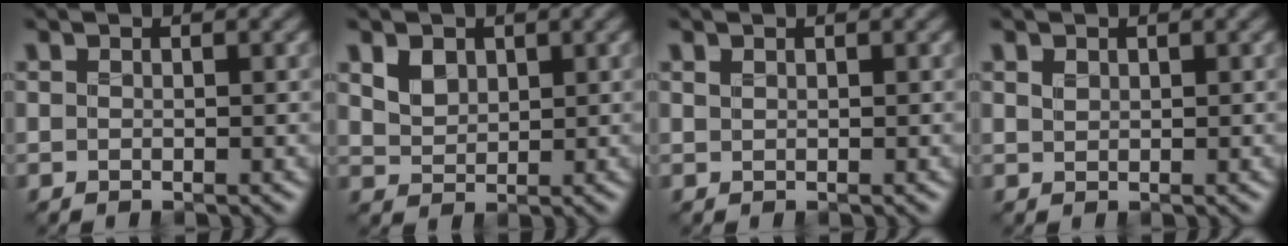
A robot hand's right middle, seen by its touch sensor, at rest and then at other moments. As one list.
[{"total": 2.0, "force": [0.9, 1.5, 1.0], "torque": [-0.028, -0.006, 0.020]}, {"total": 0.0}, {"total": 0.5, "force": [0.3, 0.4, 0.3], "torque": [-0.012, -0.001, 0.009]}]